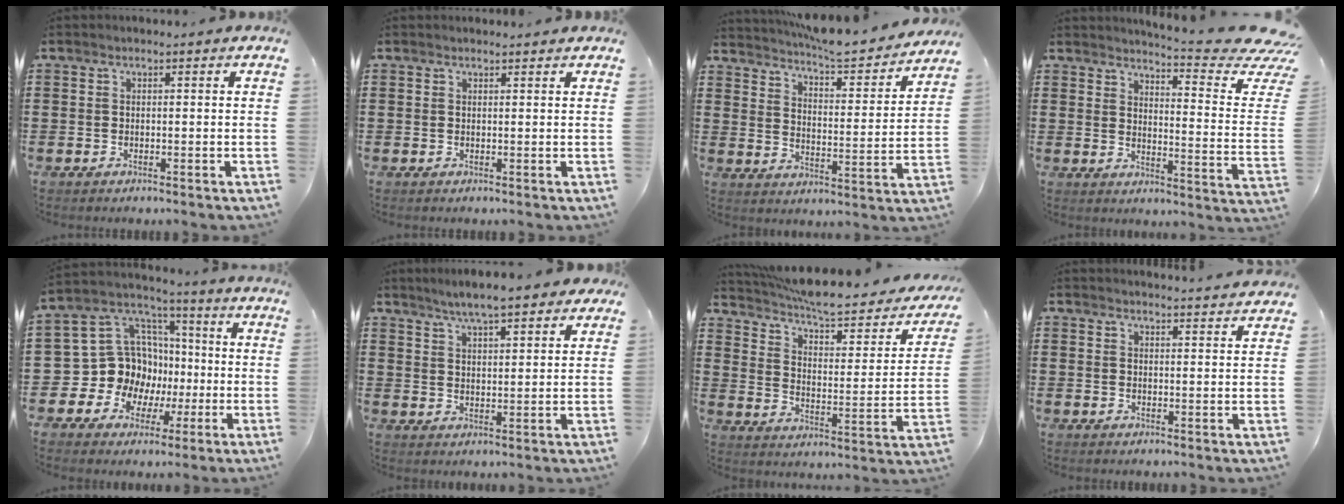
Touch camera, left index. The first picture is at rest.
{"total": 0.7, "force": [0.7, 0.2, -0.1], "torque": [-0.001, 0.001, 0.014]}
{"total": 5.7, "force": [5.6, -0.2, 1.1], "torque": [-0.045, -0.046, 0.089]}
{"total": 6.2, "force": [5.2, -0.3, 3.5], "torque": [-0.051, -0.061, 0.076]}
{"total": 12.3, "force": [-1.1, 11.7, 3.8], "torque": [-0.128, -0.013, -0.009]}
{"total": 5.3, "force": [4.7, 0.5, 2.3], "torque": [-0.061, -0.009, 0.083]}
{"total": 7.3, "force": [6.4, 0.9, 3.4], "torque": [-0.098, -0.043, 0.108]}
{"total": 2.9, "force": [2.8, -0.6, 0.1], "torque": [-0.011, -0.016, 0.051]}